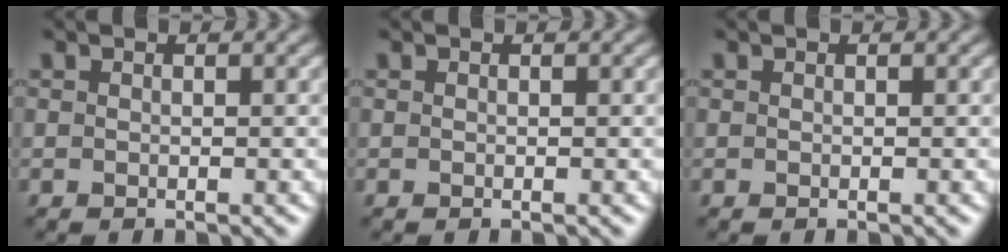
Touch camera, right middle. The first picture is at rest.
{"total": 0.0}
{"total": 0.0}